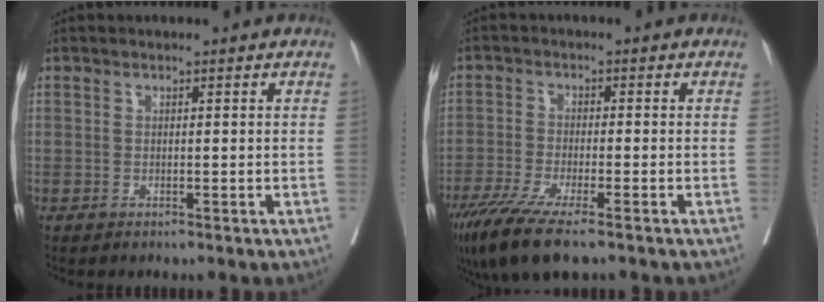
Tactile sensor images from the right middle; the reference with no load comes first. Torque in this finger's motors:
{"motor_torque": [1.12, -1.02, 0.22, 0.10]}